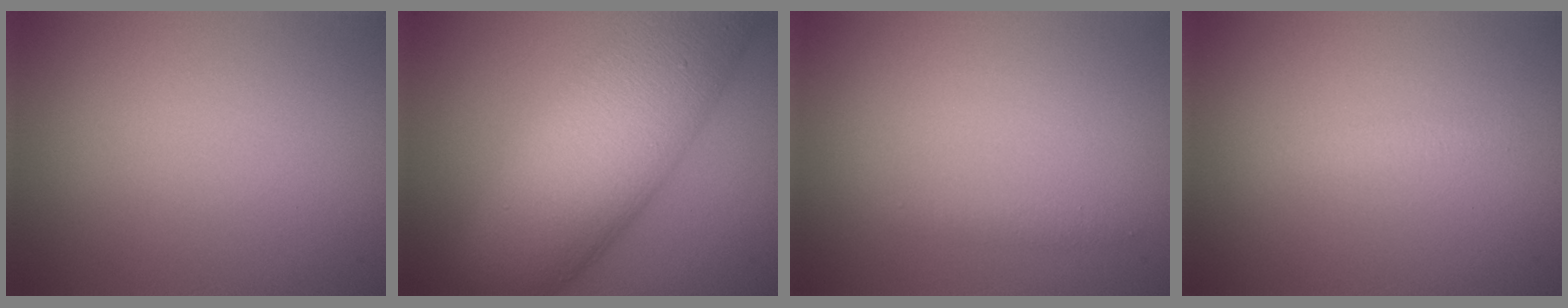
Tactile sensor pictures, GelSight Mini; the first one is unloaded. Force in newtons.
{"total": 13.7, "press": 13.7, "slide": 0.4}
{"total": 0.7, "press": 0.7, "slide": 0.0}
{"total": 0.9, "press": 0.9, "slide": 0.0}